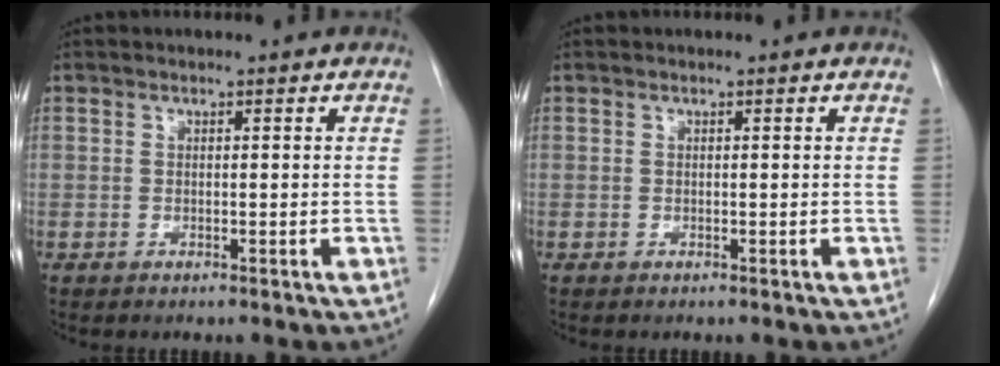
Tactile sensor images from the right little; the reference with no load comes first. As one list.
[{"total": 0.0}]